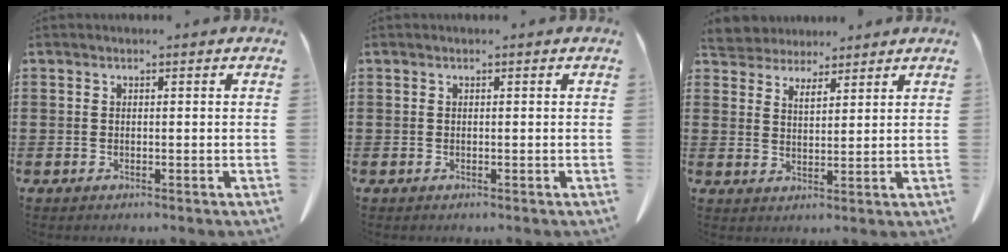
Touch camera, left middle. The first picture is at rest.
{"total": 0.0}
{"total": 4.2, "force": [3.9, 1.3, 0.2], "torque": [-0.019, -0.011, 0.073]}